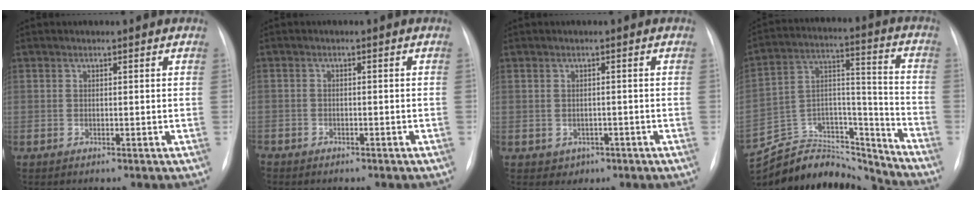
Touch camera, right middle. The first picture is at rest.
{"total": 2.4, "force": [-1.9, 1.2, 0.8], "torque": [-0.013, 0.000, -0.025]}
{"total": 2.1, "force": [-0.9, 1.8, 0.5], "torque": [-0.005, 0.006, -0.003]}
{"total": 22.0, "force": [-21.0, 5.1, 3.8], "torque": [-0.098, 0.040, -0.339]}